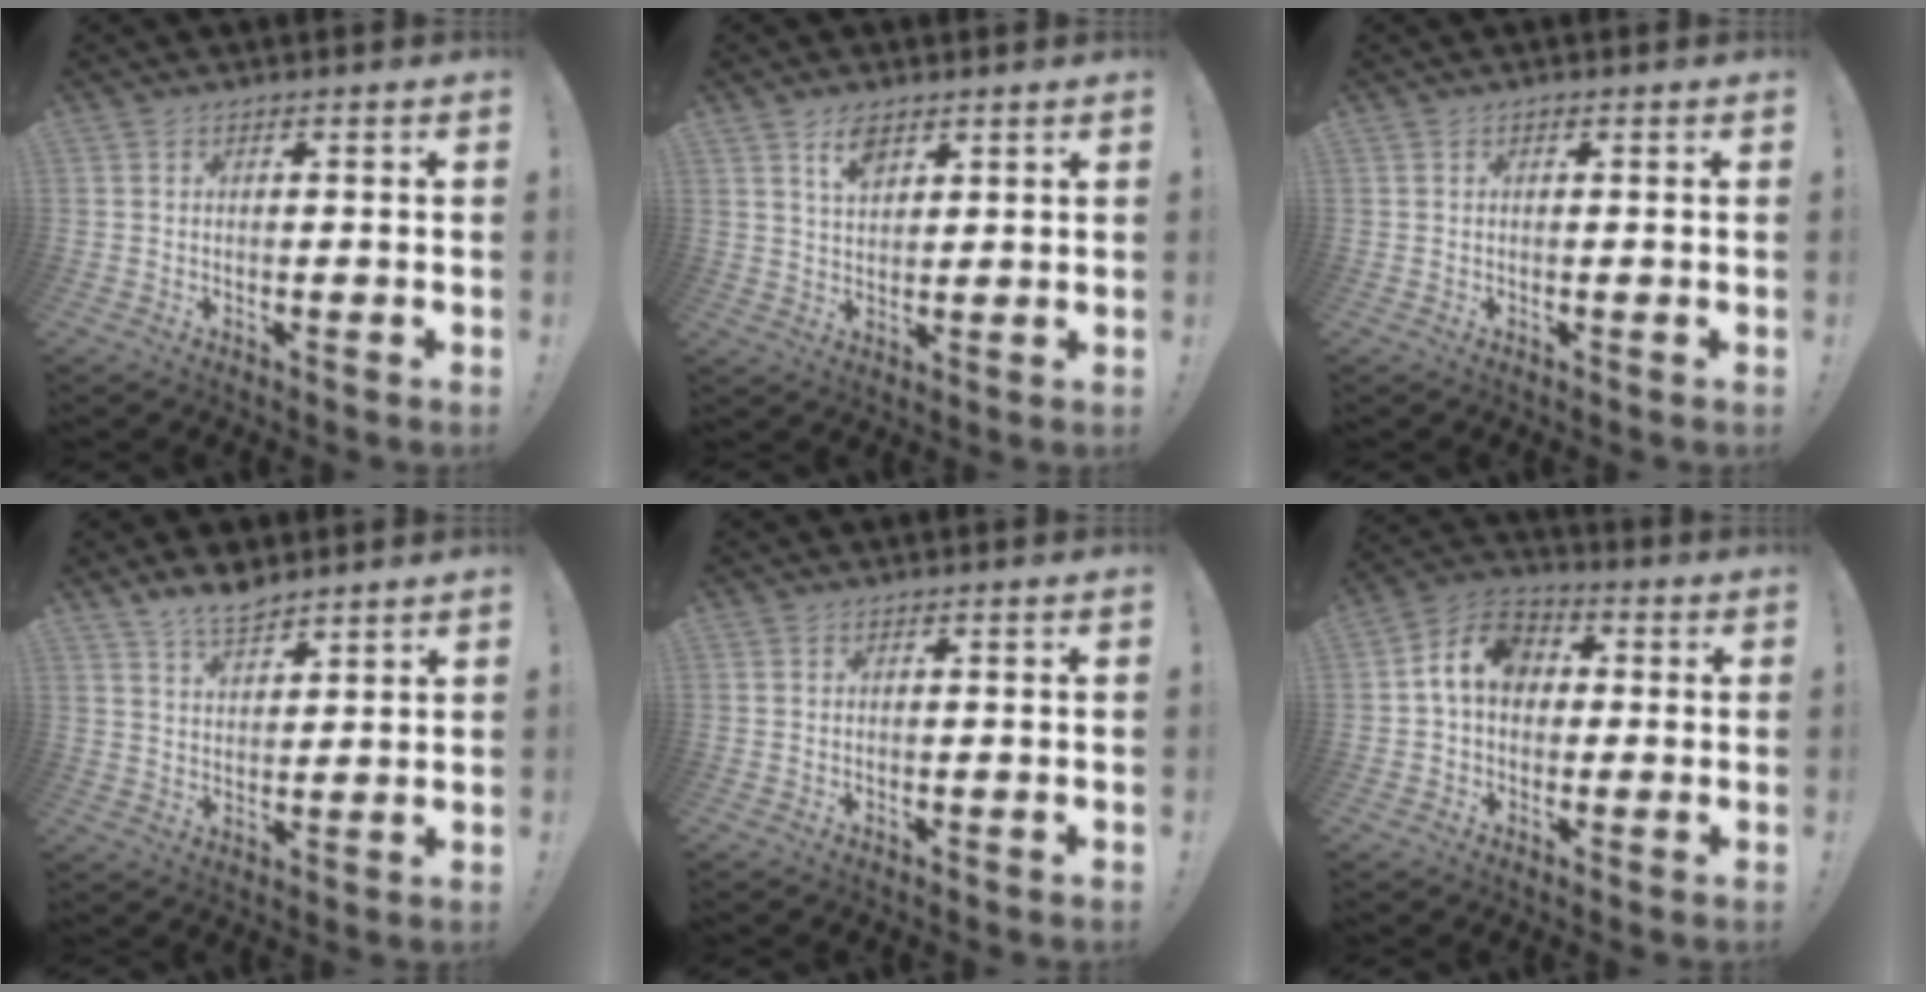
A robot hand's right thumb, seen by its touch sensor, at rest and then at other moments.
{"total": 5.6, "force": [3.4, 2.9, 3.4], "torque": [-0.055, -0.013, 0.061]}
{"total": 0.0}
{"total": 7.2, "force": [6.0, 2.9, 2.9], "torque": [-0.056, -0.033, 0.113]}
{"total": 0.0}
{"total": 11.0, "force": [2.0, 8.3, 6.9], "torque": [-0.113, 0.018, 0.045]}